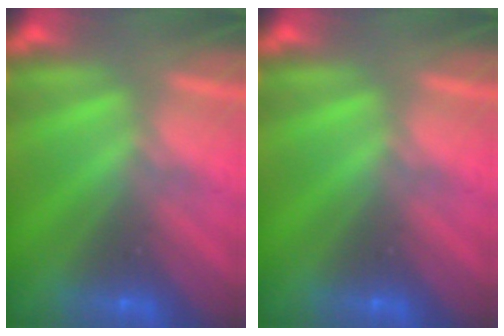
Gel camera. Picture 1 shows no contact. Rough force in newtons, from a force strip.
{"total": 0.0}